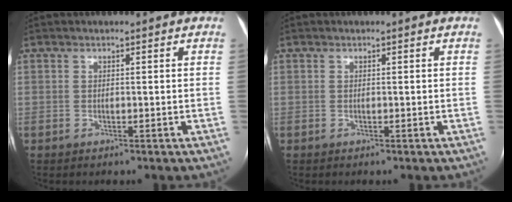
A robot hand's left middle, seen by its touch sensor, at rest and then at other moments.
{"total": 0.0}